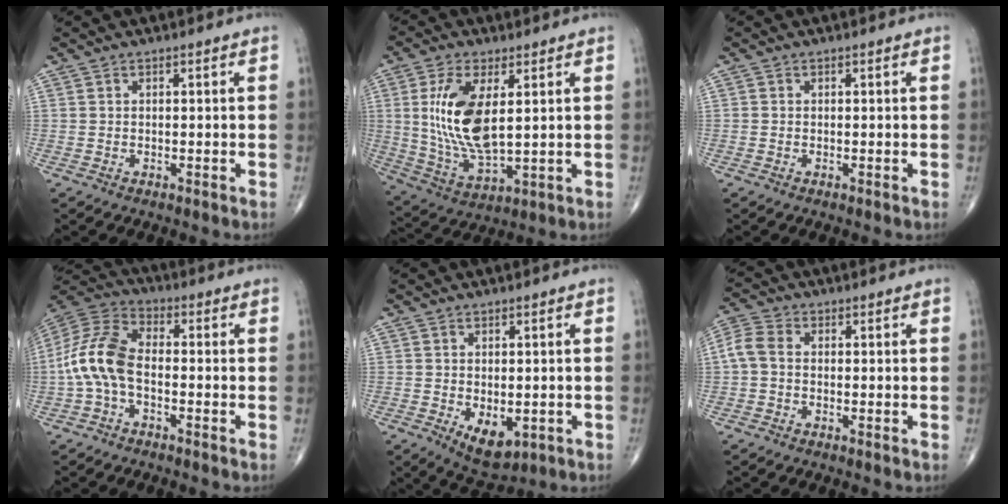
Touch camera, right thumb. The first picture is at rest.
{"total": 14.4, "force": [2.9, 6.4, 12.6], "torque": [-0.256, -0.021, 0.067]}
{"total": 0.0}
{"total": 11.6, "force": [-2.1, 6.3, 9.5], "torque": [-0.204, 0.034, -0.052]}
{"total": 6.7, "force": [-1.7, 3.9, 5.2], "torque": [-0.064, -0.010, -0.012]}
{"total": 4.7, "force": [-0.3, 3.2, 3.4], "torque": [-0.078, 0.013, -0.017]}